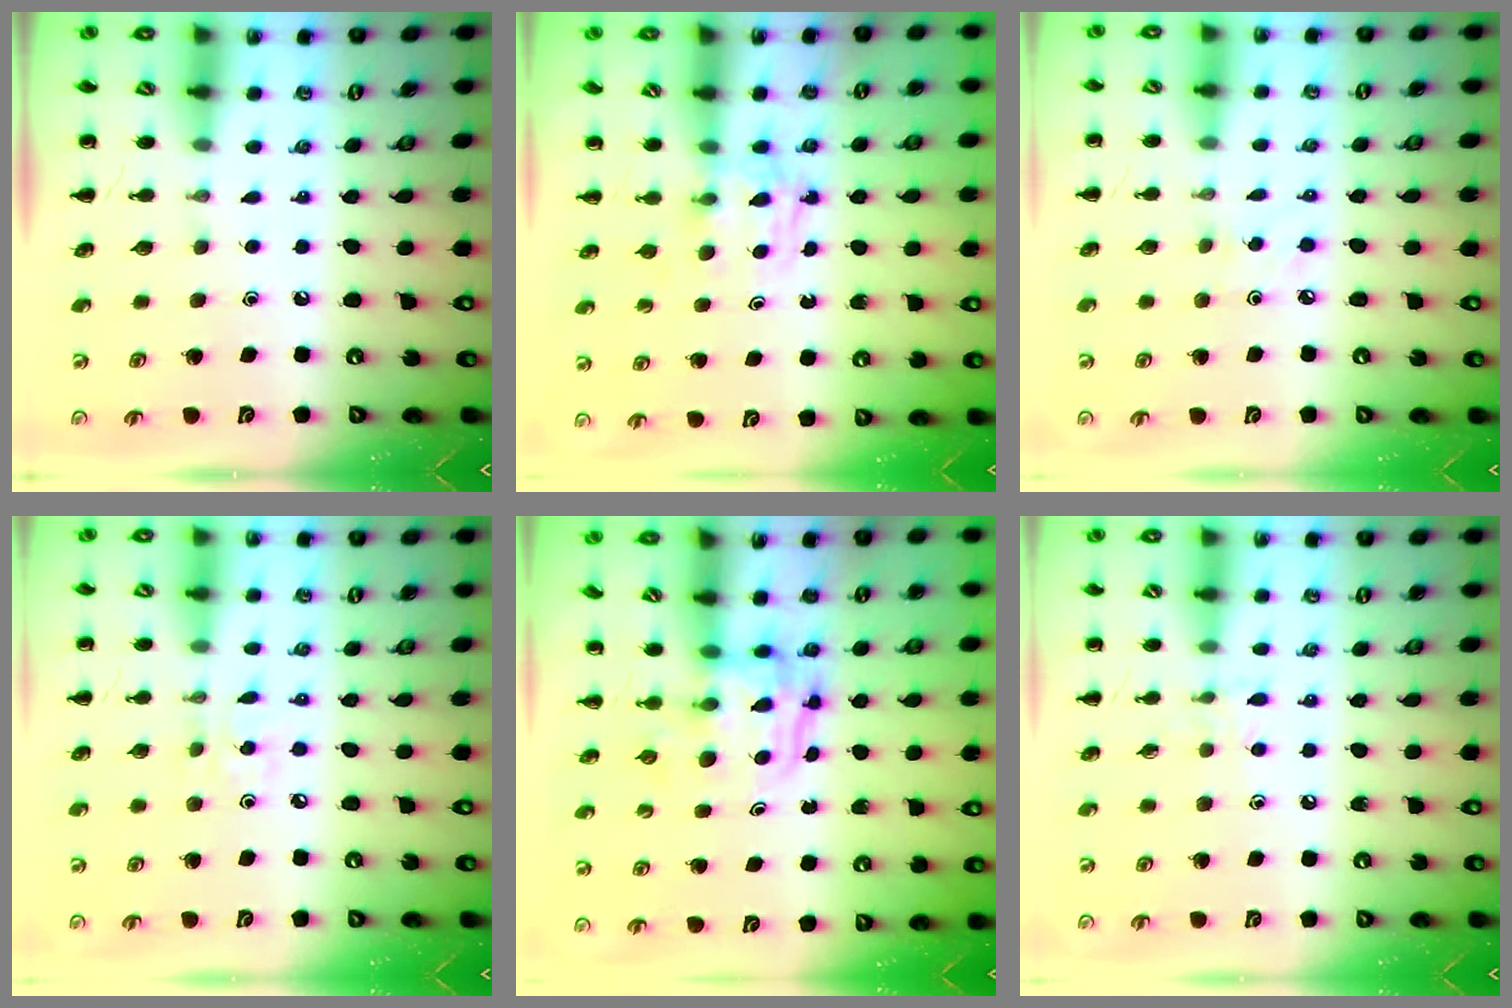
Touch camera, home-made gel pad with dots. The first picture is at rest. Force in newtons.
{"total": 3.5, "press": 3.4, "slide": 0.9}
{"total": 2.5, "press": 2.3, "slide": 0.9}
{"total": 2.2, "press": 2.1, "slide": 0.6}
{"total": 3.3, "press": 3.3, "slide": 0.2}
{"total": 4.6, "press": 4.3, "slide": 1.4}